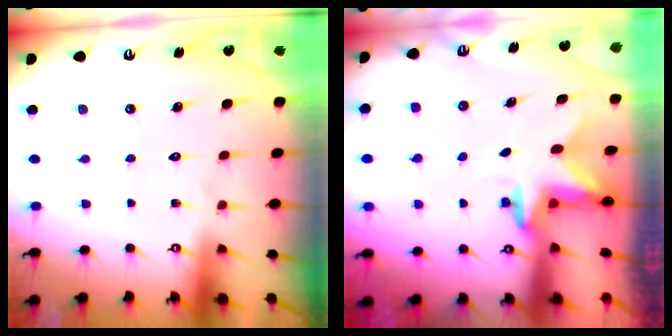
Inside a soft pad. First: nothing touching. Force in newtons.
{"total": 2.4, "press": 2.3, "slide": 0.4}